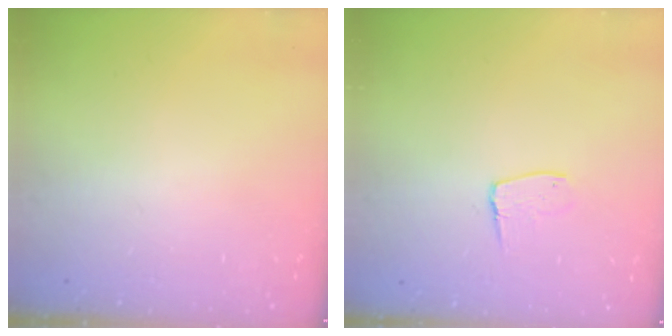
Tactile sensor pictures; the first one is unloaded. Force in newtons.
{"total": 7.0, "press": 7.0, "slide": 0.5}